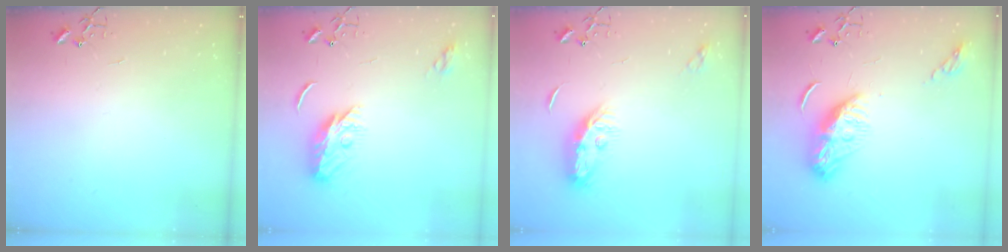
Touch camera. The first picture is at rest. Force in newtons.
{"total": 9.6, "press": 9.6, "slide": 0.1}
{"total": 10.6, "press": 10.6, "slide": 0.3}
{"total": 11.5, "press": 11.4, "slide": 0.6}